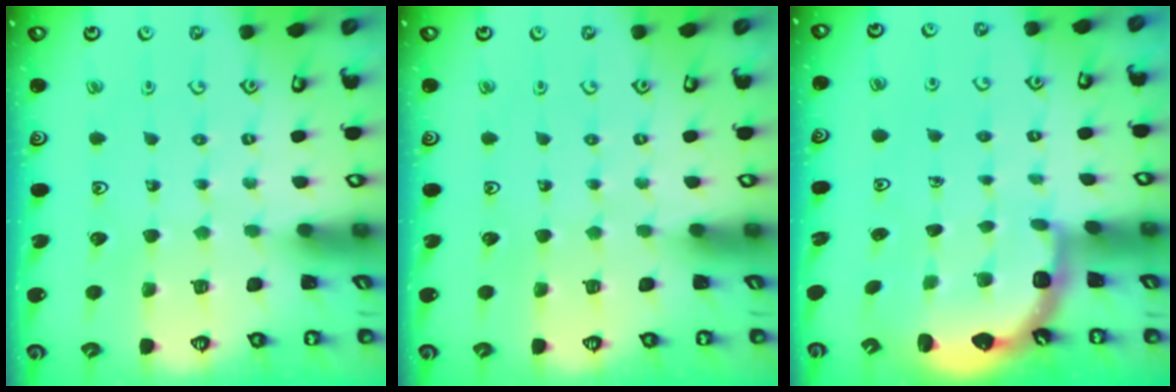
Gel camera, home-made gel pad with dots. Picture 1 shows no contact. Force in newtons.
{"total": 0.0}
{"total": 2.4, "press": 2.1, "slide": 1.3}